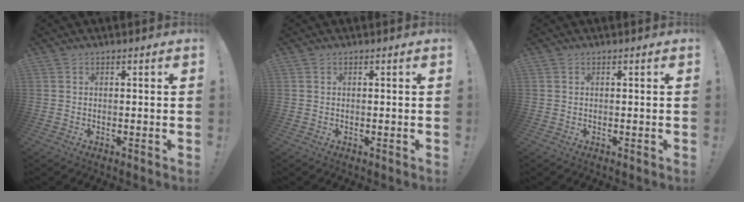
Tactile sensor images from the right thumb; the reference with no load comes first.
{"total": 0.0}
{"total": 0.0}